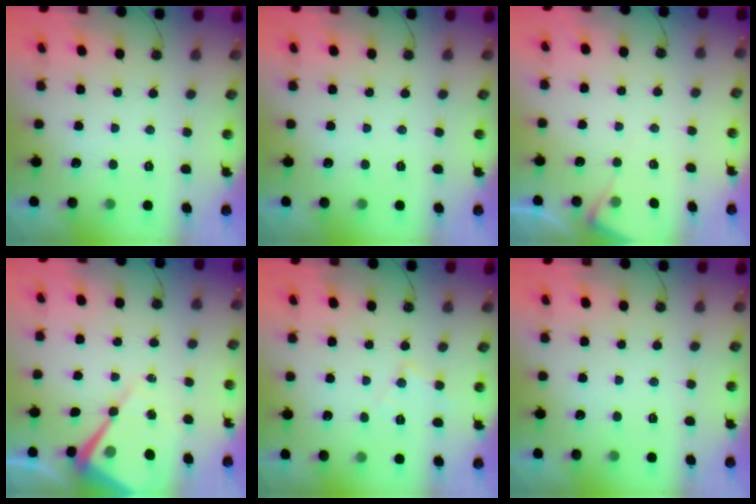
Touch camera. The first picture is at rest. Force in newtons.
{"total": 0.0}
{"total": 4.6, "press": 4.5, "slide": 0.6}
{"total": 11.7, "press": 11.6, "slide": 1.1}
{"total": 6.4, "press": 6.4, "slide": 0.4}
{"total": 0.0}